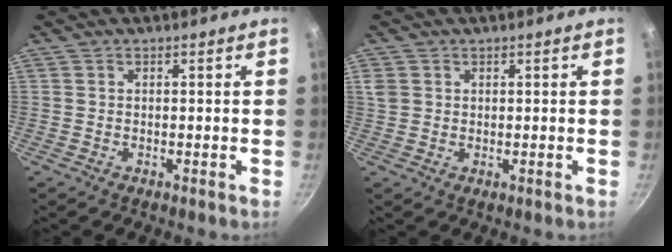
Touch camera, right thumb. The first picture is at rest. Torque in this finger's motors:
{"motor_torque": [-0.56, 0.36, 0.24, 0.11, 0.10]}